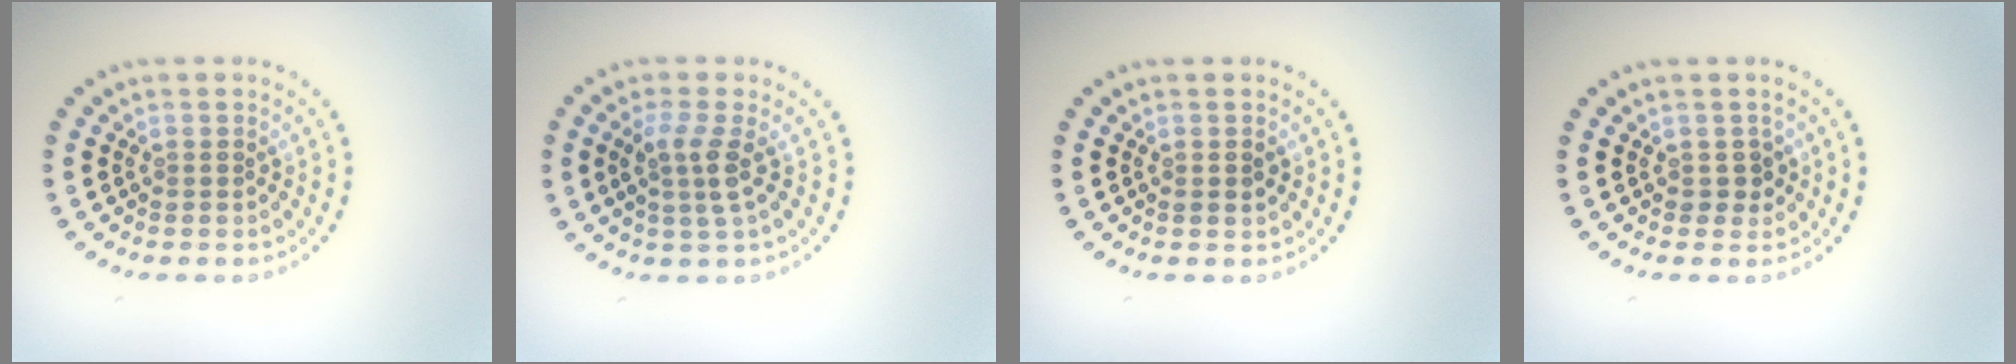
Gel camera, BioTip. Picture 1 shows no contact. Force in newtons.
{"total": 2.5, "press": 2.0, "slide": 1.5}
{"total": 0.9, "press": 0.9, "slide": 0.2}
{"total": 1.2, "press": 1.0, "slide": 0.7}